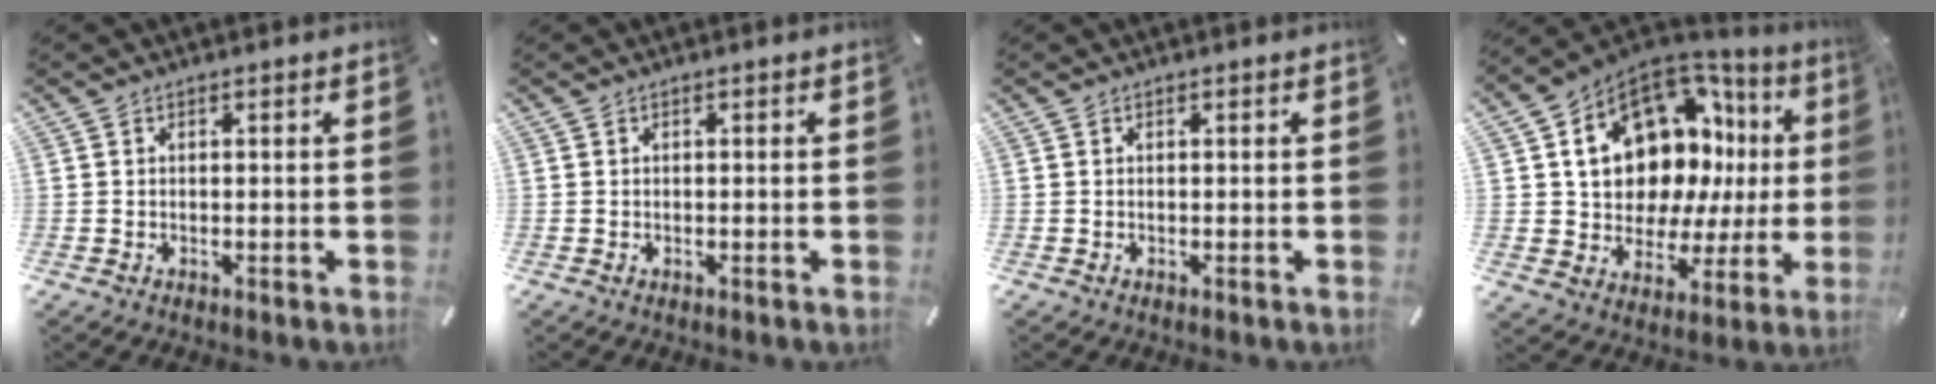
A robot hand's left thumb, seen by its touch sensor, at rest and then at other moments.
{"total": 0.0}
{"total": 0.0}
{"total": 17.7, "force": [6.8, 12.5, 10.6], "torque": [-0.177, -0.053, 0.133]}